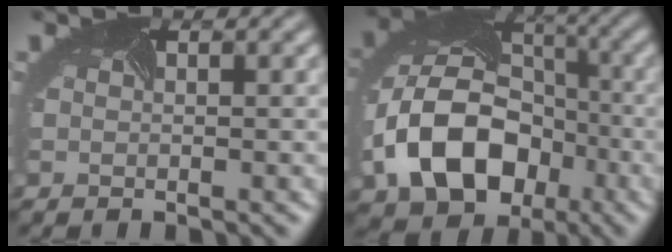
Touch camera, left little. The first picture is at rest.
{"total": 12.5, "force": [-4.0, 8.9, 7.8], "torque": [-0.166, -0.028, -0.068]}